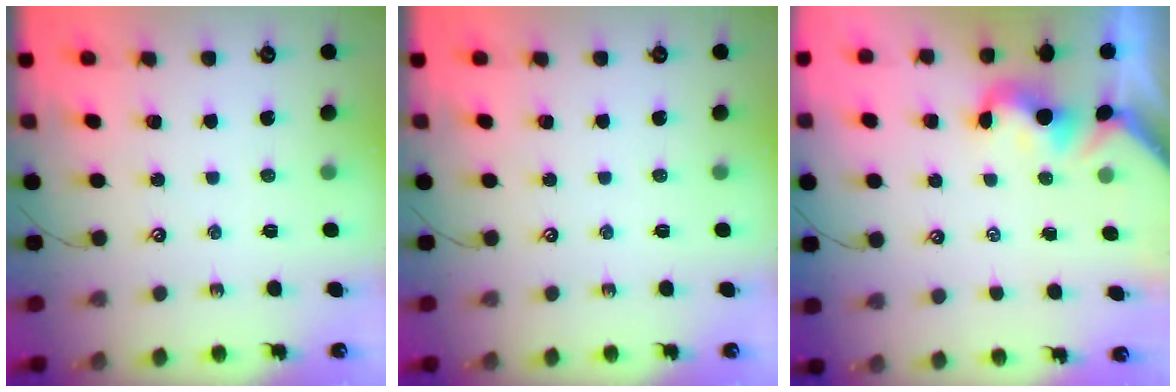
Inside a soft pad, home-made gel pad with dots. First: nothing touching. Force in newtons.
{"total": 0.0}
{"total": 1.6, "press": 1.5, "slide": 0.4}